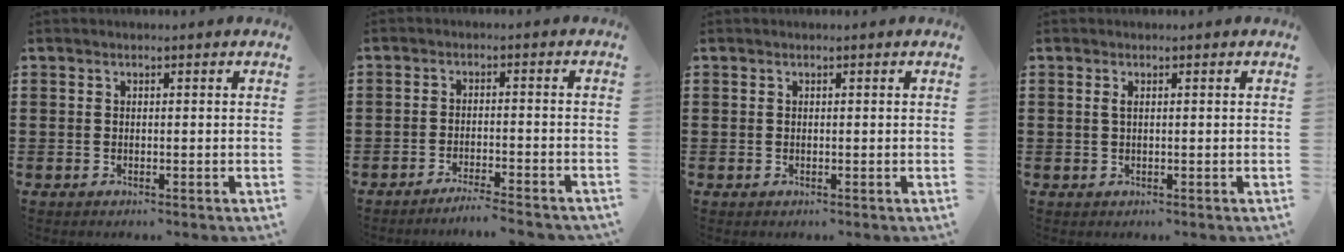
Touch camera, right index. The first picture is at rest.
{"total": 3.0, "force": [-2.9, -0.3, 0.8], "torque": [-0.016, 0.000, -0.060]}
{"total": 0.0}
{"total": 0.9, "force": [0.2, 0.2, 0.8], "torque": [-0.017, 0.002, 0.003]}